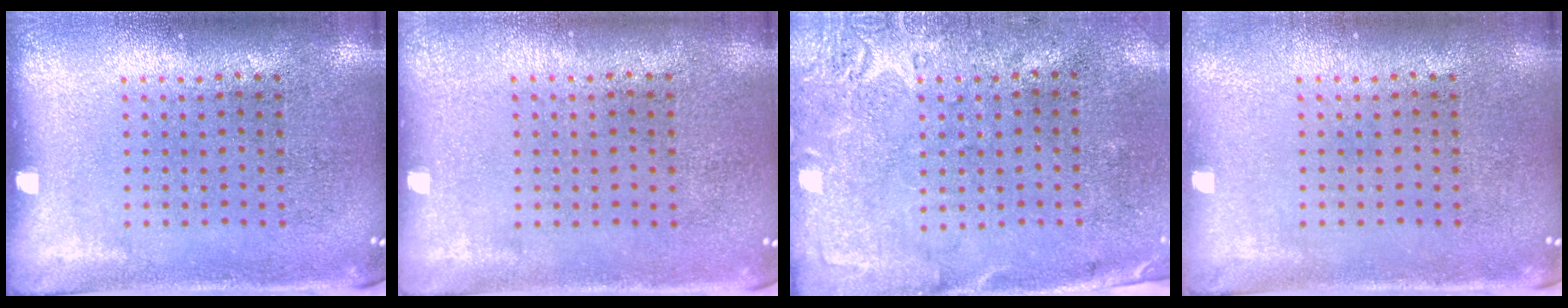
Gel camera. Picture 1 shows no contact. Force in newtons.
{"total": 0.0}
{"total": 2.8, "press": 2.2, "slide": 1.7}
{"total": 0.6, "press": 0.6, "slide": 0.1}